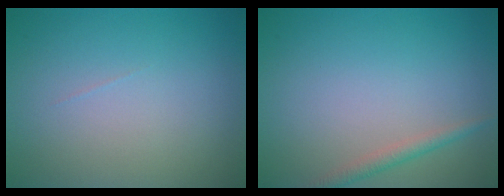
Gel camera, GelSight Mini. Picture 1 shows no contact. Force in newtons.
{"total": 1.5, "press": 1.5, "slide": 0.0}